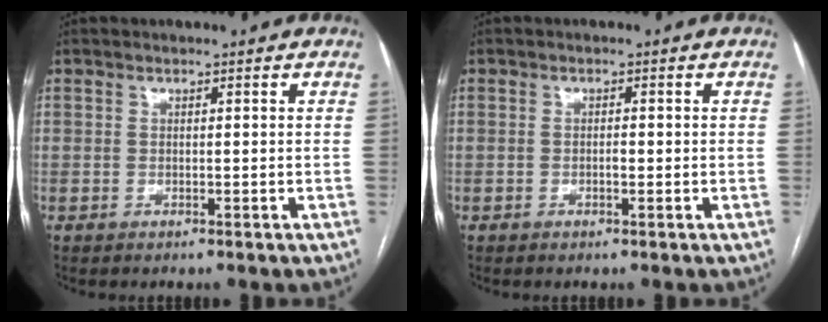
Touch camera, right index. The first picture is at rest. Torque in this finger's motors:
{"motor_torque": [-0.34, 0.25, -0.01, 0.01]}